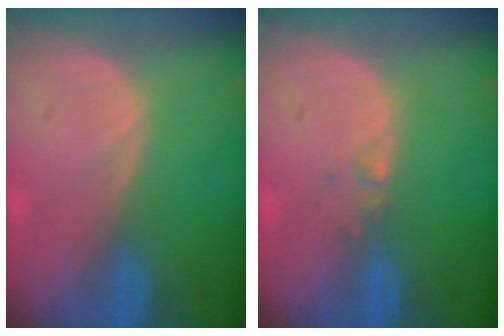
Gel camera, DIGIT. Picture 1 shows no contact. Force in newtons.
{"total": 0.9, "press": 0.9, "slide": 0.1}